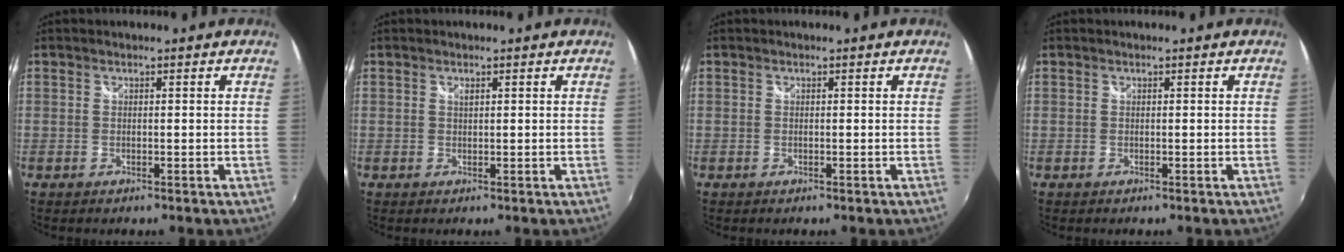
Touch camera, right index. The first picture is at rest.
{"total": 0.5, "force": [0.3, 0.1, 0.4], "torque": [-0.007, 0.002, 0.006]}
{"total": 0.0}
{"total": 0.0}